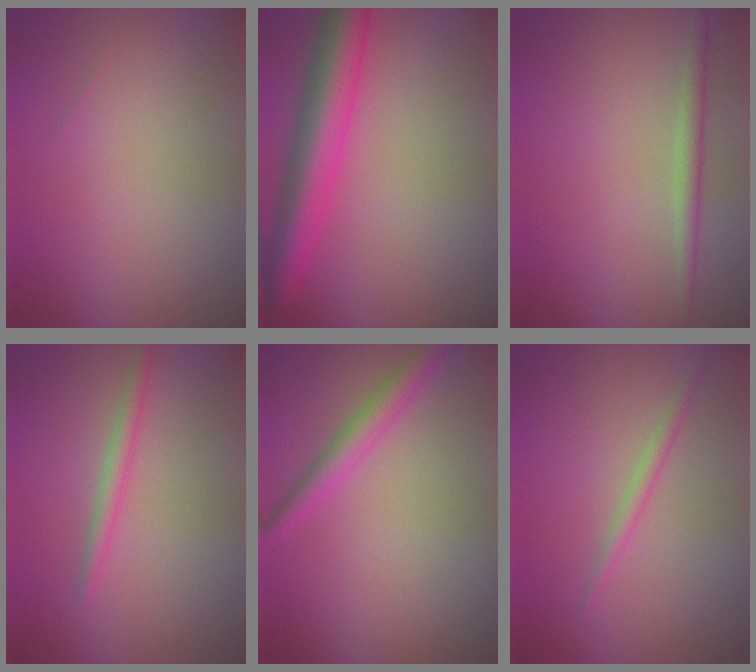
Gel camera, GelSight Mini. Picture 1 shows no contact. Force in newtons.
{"total": 6.5, "press": 6.5, "slide": 0.3}
{"total": 1.7, "press": 1.7, "slide": 0.1}
{"total": 1.6, "press": 1.6, "slide": 0.1}
{"total": 2.6, "press": 2.6, "slide": 0.0}
{"total": 1.2, "press": 1.2, "slide": 0.1}